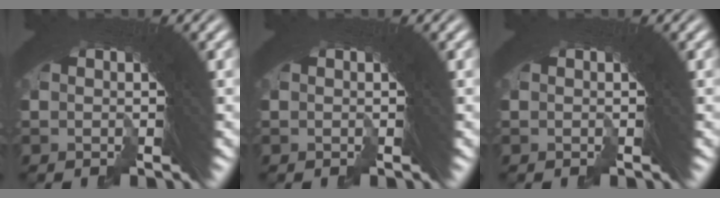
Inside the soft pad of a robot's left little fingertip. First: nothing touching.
{"total": 0.0}
{"total": 0.0}